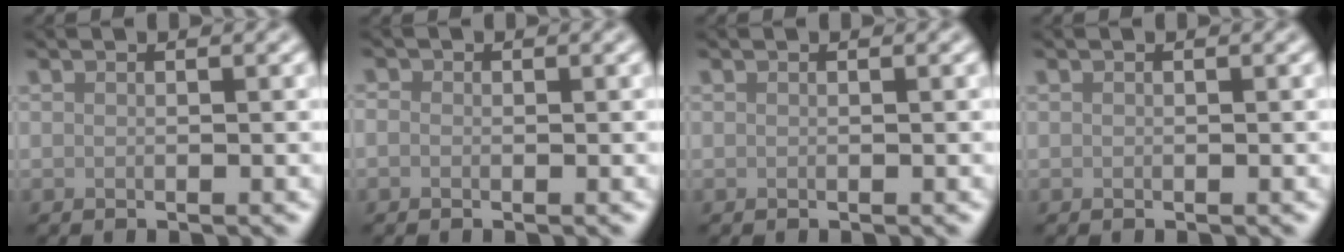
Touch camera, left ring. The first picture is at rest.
{"total": 0.7, "force": [-0.1, 0.6, 0.3], "torque": [-0.005, -0.002, -0.005]}
{"total": 0.0}
{"total": 0.0}